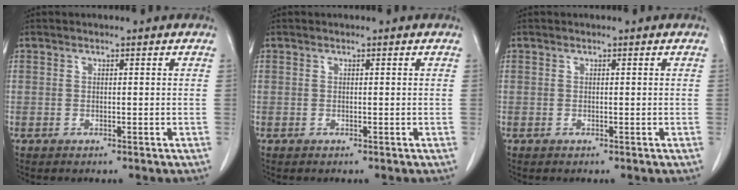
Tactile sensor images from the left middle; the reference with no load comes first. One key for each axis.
{"total": 0.0}
{"total": 0.0}